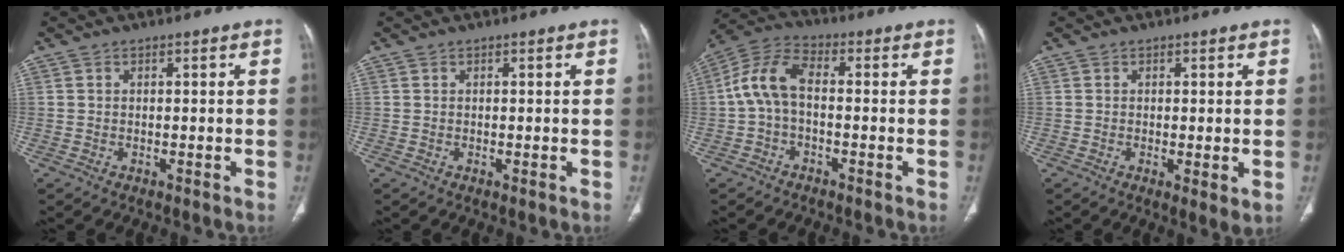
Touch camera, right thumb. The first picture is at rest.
{"total": 0.0}
{"total": 8.6, "force": [-0.6, 4.7, 7.1], "torque": [-0.143, 0.033, -0.024]}
{"total": 3.1, "force": [-0.4, 0.8, 3.0], "torque": [-0.053, -0.013, -0.009]}